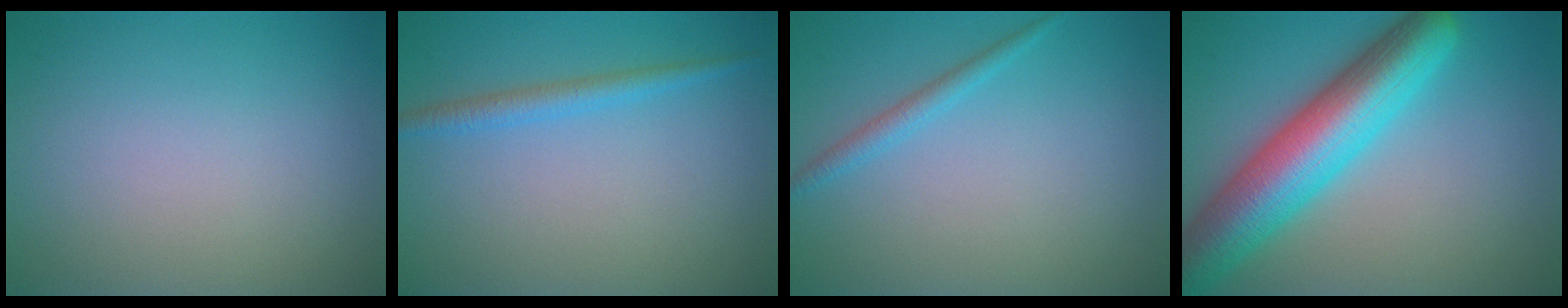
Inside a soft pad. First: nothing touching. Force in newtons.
{"total": 1.9, "press": 1.9, "slide": 0.1}
{"total": 1.5, "press": 1.5, "slide": 0.1}
{"total": 9.8, "press": 9.8, "slide": 0.4}